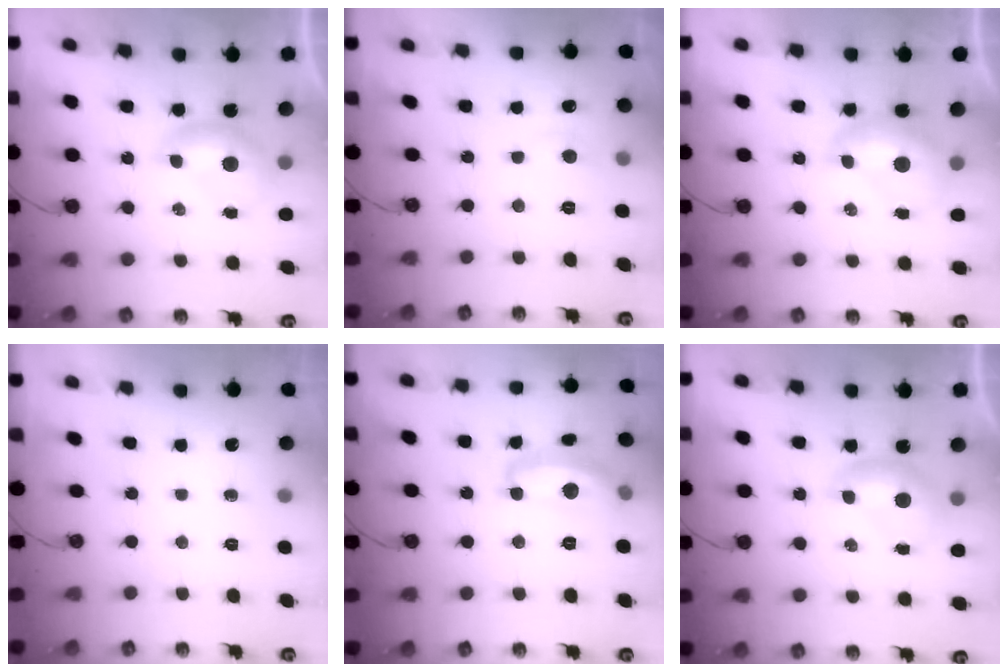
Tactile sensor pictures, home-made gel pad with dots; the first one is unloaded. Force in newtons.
{"total": 0.6, "press": 0.2, "slide": 0.5}
{"total": 2.0, "press": 2.0, "slide": 0.3}
{"total": 0.0}
{"total": 8.8, "press": 8.7, "slide": 0.8}
{"total": 0.0}